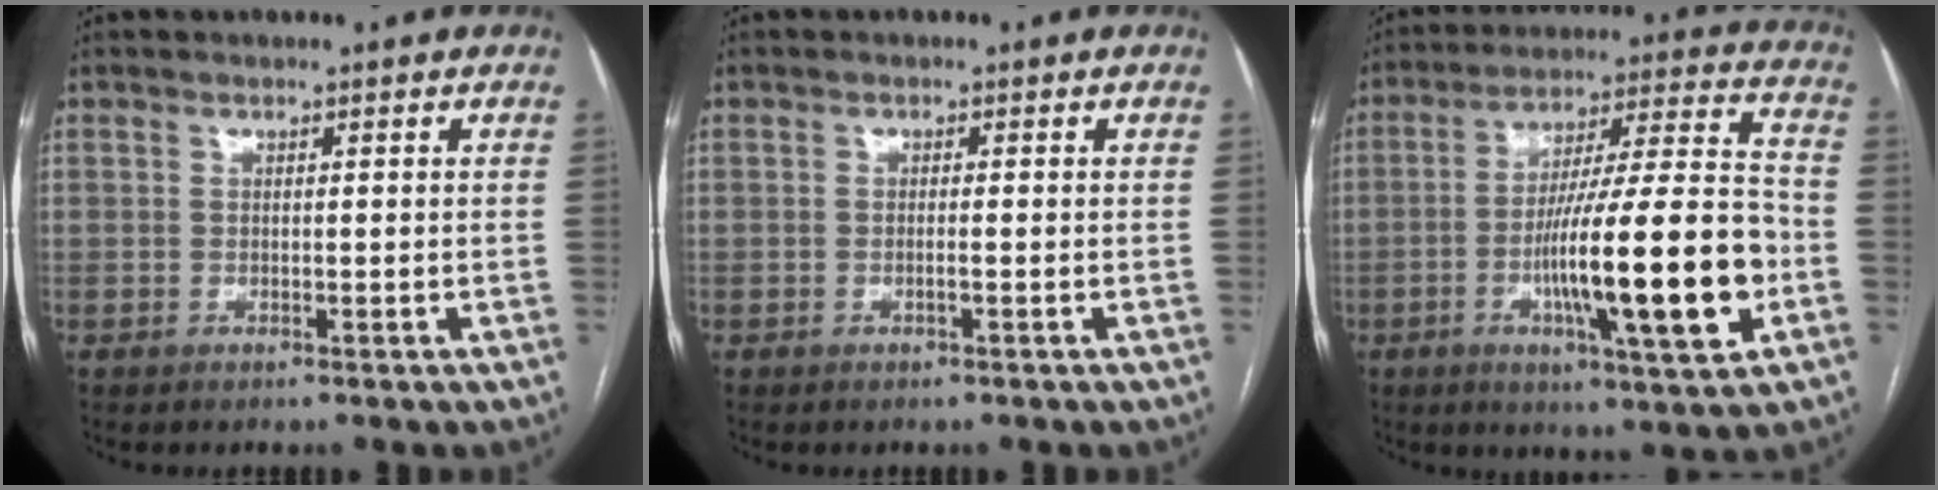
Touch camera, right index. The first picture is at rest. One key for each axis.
{"total": 0.6, "fx": -0.2, "fy": -0.1, "fz": 0.5, "tx": -0.012, "ty": 0.001, "tz": -0.002}
{"total": 20.5, "fx": -5.5, "fy": 1.3, "fz": 19.7, "tx": -0.318, "ty": -0.003, "tz": -0.081}